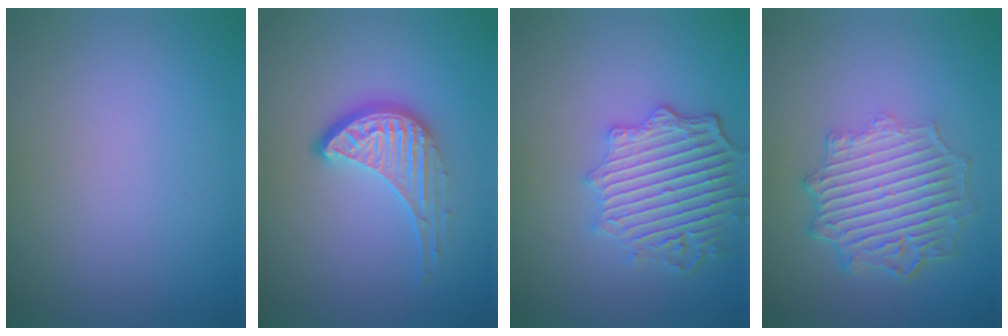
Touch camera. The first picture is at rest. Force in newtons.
{"total": 4.1, "press": 3.0, "slide": 2.8}
{"total": 5.5, "press": 4.5, "slide": 3.1}
{"total": 6.3, "press": 4.7, "slide": 4.2}